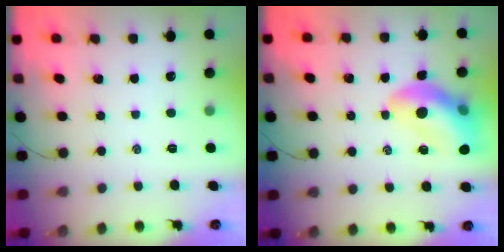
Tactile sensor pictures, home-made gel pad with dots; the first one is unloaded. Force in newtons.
{"total": 13.6, "press": 12.9, "slide": 4.1}